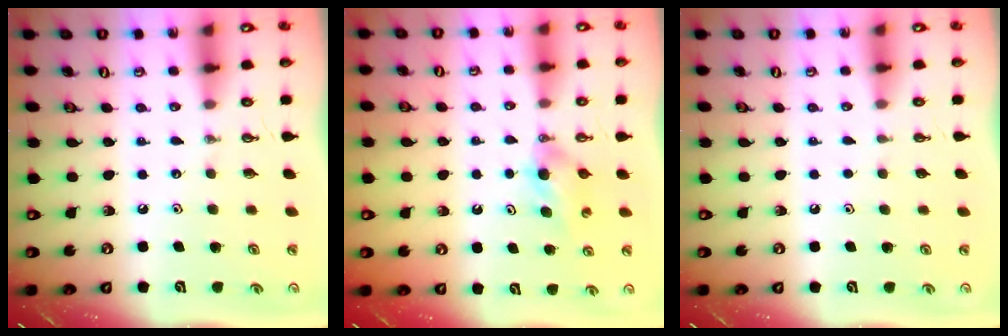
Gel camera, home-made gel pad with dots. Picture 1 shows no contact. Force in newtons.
{"total": 5.1, "press": 5.0, "slide": 0.6}
{"total": 0.9, "press": 0.1, "slide": 0.9}